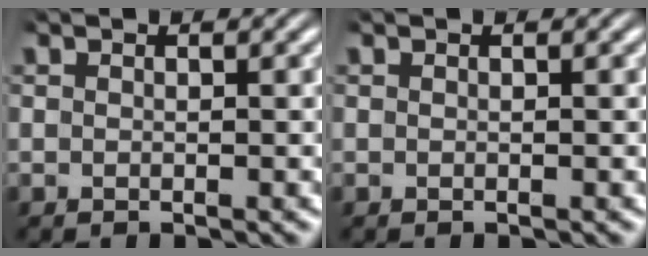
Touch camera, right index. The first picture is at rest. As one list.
[{"total": 0.0}]